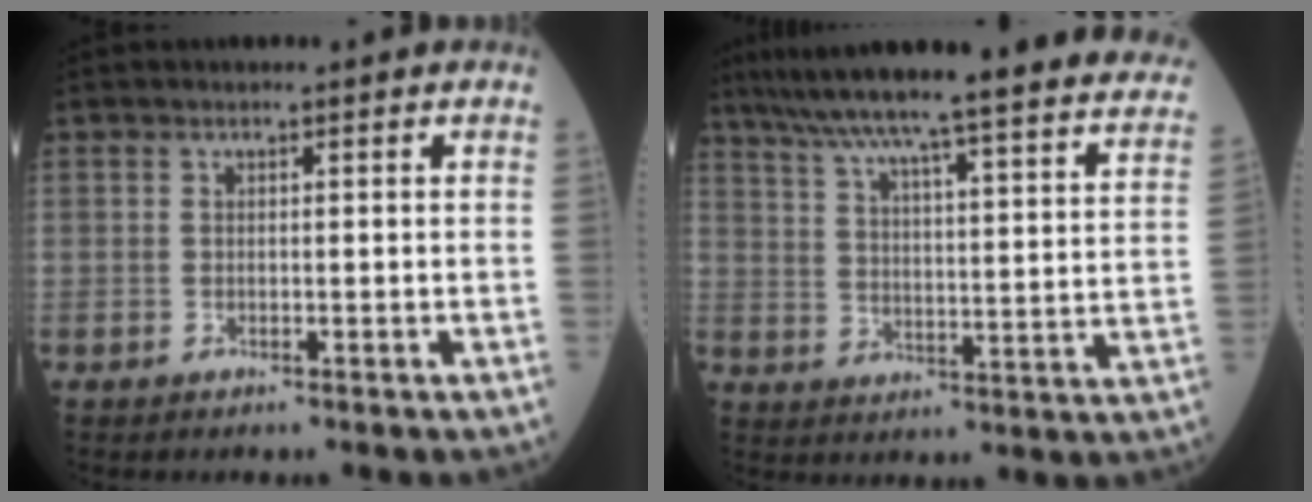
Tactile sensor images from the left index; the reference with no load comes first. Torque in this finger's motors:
{"motor_torque": [0.96, -1.18, 0.66, 0.15]}